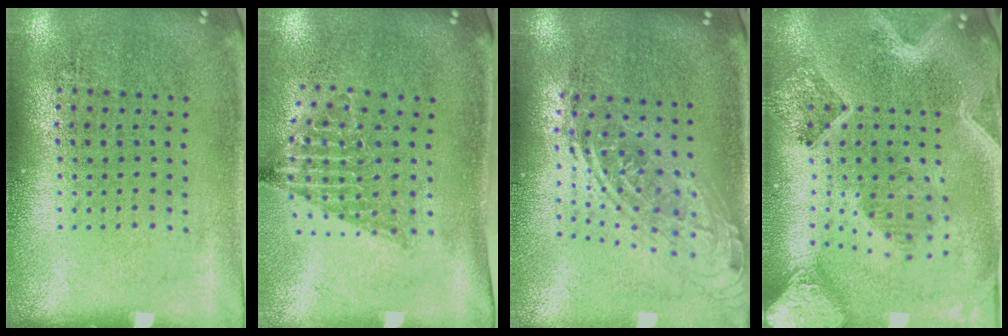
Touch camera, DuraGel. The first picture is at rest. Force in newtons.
{"total": 1.4, "press": 1.1, "slide": 0.8}
{"total": 2.0, "press": 1.5, "slide": 1.2}
{"total": 3.3, "press": 2.7, "slide": 1.9}